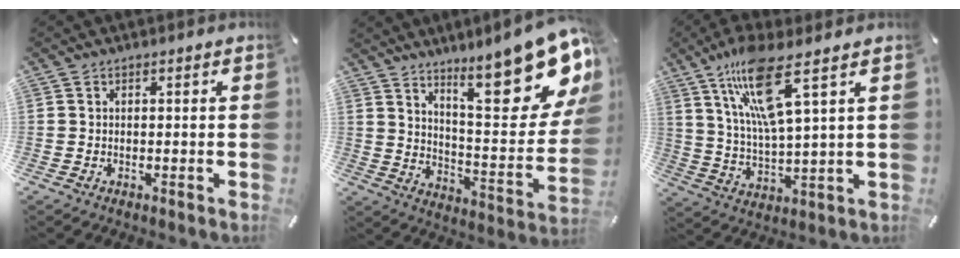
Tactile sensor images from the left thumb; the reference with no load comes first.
{"total": 22.6, "force": [14.9, 6.8, 15.6], "torque": [-0.207, -0.116, 0.239]}
{"total": 14.4, "force": [8.4, 2.6, 11.5], "torque": [-0.243, -0.025, 0.139]}